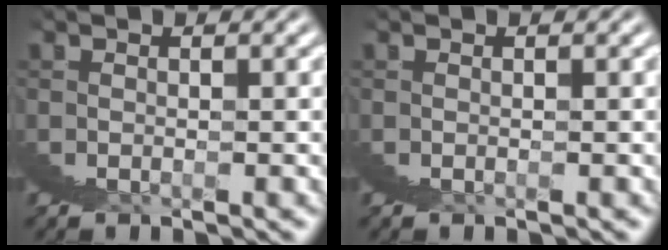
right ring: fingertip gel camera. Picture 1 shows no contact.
{"total": 0.0}